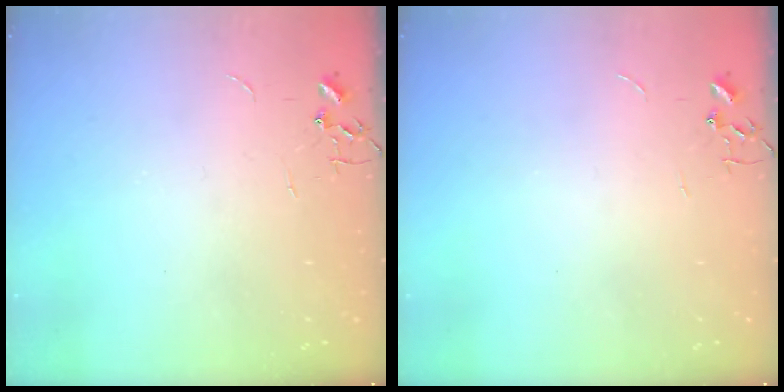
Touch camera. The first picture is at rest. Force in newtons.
{"total": 0.0}